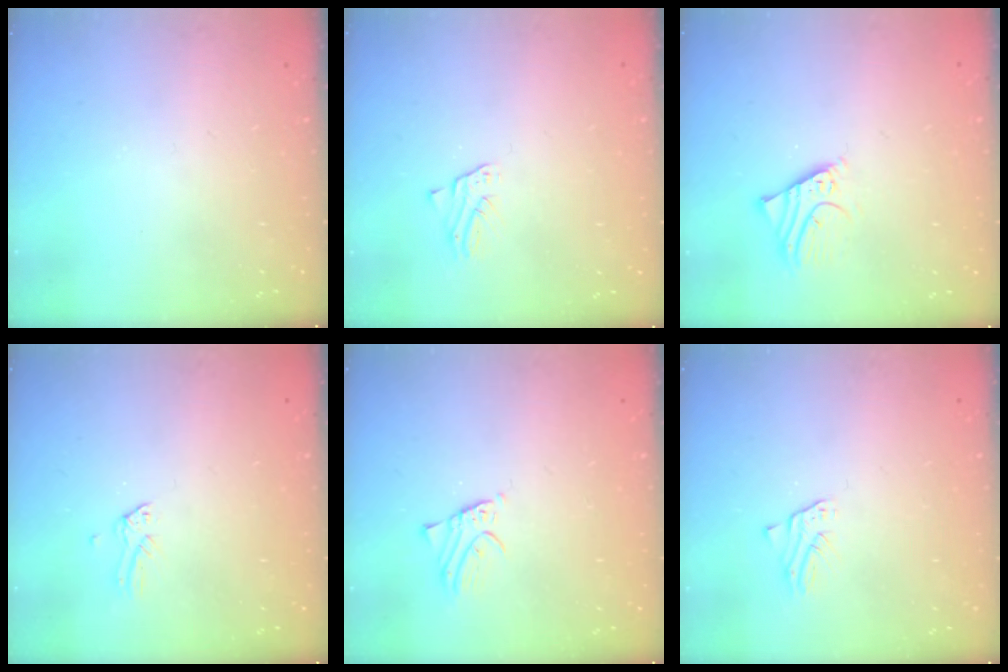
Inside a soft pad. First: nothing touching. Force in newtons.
{"total": 1.6, "press": 1.6, "slide": 0.2}
{"total": 3.5, "press": 3.5, "slide": 0.4}
{"total": 0.0}
{"total": 1.5, "press": 1.5, "slide": 0.0}
{"total": 1.4, "press": 1.4, "slide": 0.0}